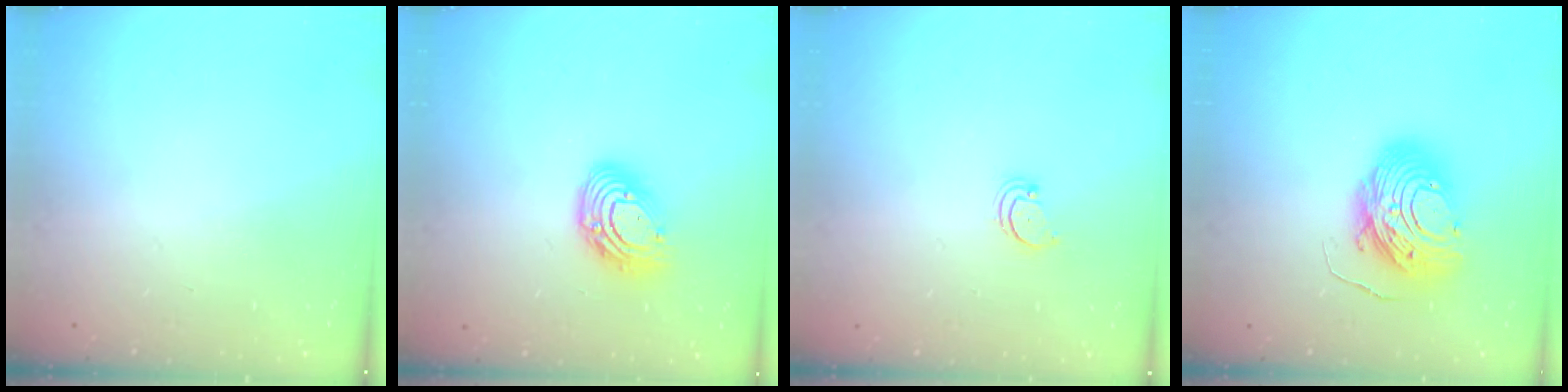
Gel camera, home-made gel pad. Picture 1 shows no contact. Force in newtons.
{"total": 12.0, "press": 11.9, "slide": 1.0}
{"total": 2.4, "press": 2.3, "slide": 0.5}
{"total": 12.2, "press": 12.1, "slide": 1.2}